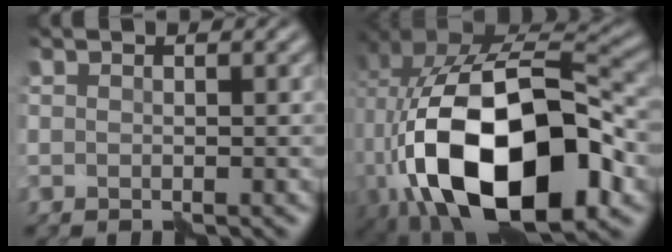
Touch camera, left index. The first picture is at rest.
{"total": 17.0, "force": [-4.4, 9.2, 13.6], "torque": [-0.246, -0.007, -0.071]}